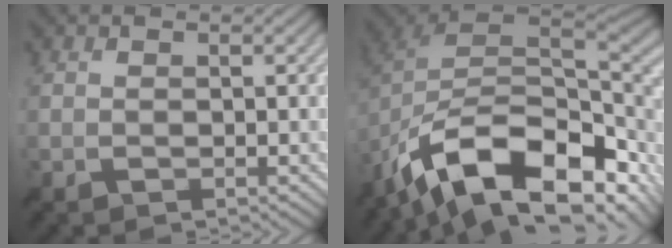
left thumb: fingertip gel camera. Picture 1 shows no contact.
{"total": 16.1, "force": [-7.0, 8.6, 11.6], "torque": [-0.245, -0.028, -0.109]}